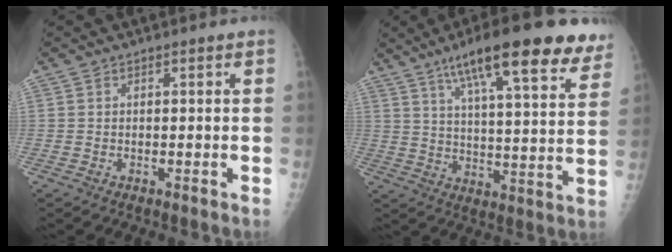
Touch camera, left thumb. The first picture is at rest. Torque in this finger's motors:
{"motor_torque": [0.34, 0.36, 0.90, -0.61, 0.14]}